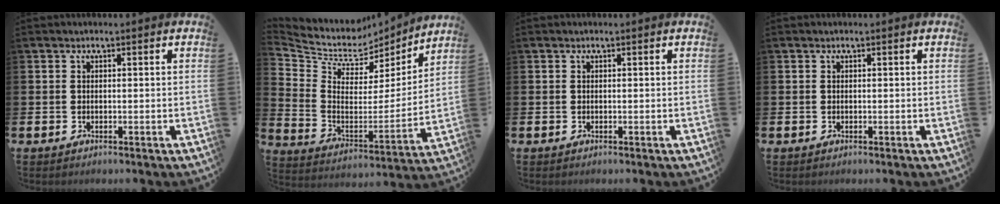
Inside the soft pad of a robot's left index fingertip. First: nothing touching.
{"total": 7.3, "force": [6.5, 3.1, 1.1], "torque": [-0.068, -0.053, 0.110]}
{"total": 0.0}
{"total": 0.0}